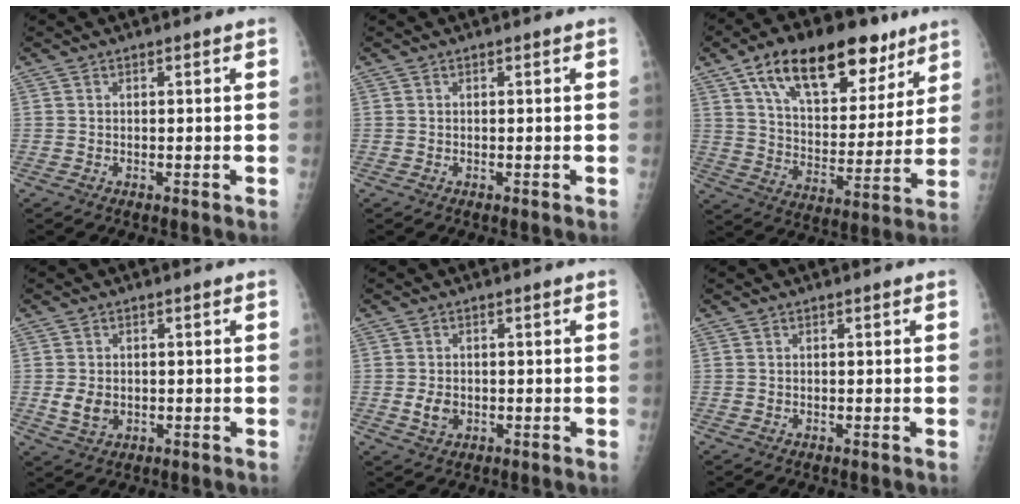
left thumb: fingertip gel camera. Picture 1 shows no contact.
{"total": 0.0}
{"total": 22.5, "force": [13.1, 11.4, 14.3], "torque": [-0.186, -0.034, 0.218]}
{"total": 3.8, "force": [-0.2, 2.9, 2.4], "torque": [-0.036, -0.004, 0.004]}
{"total": 3.0, "force": [-0.4, 2.3, 1.9], "torque": [-0.027, 0.000, -0.003]}
{"total": 0.0}